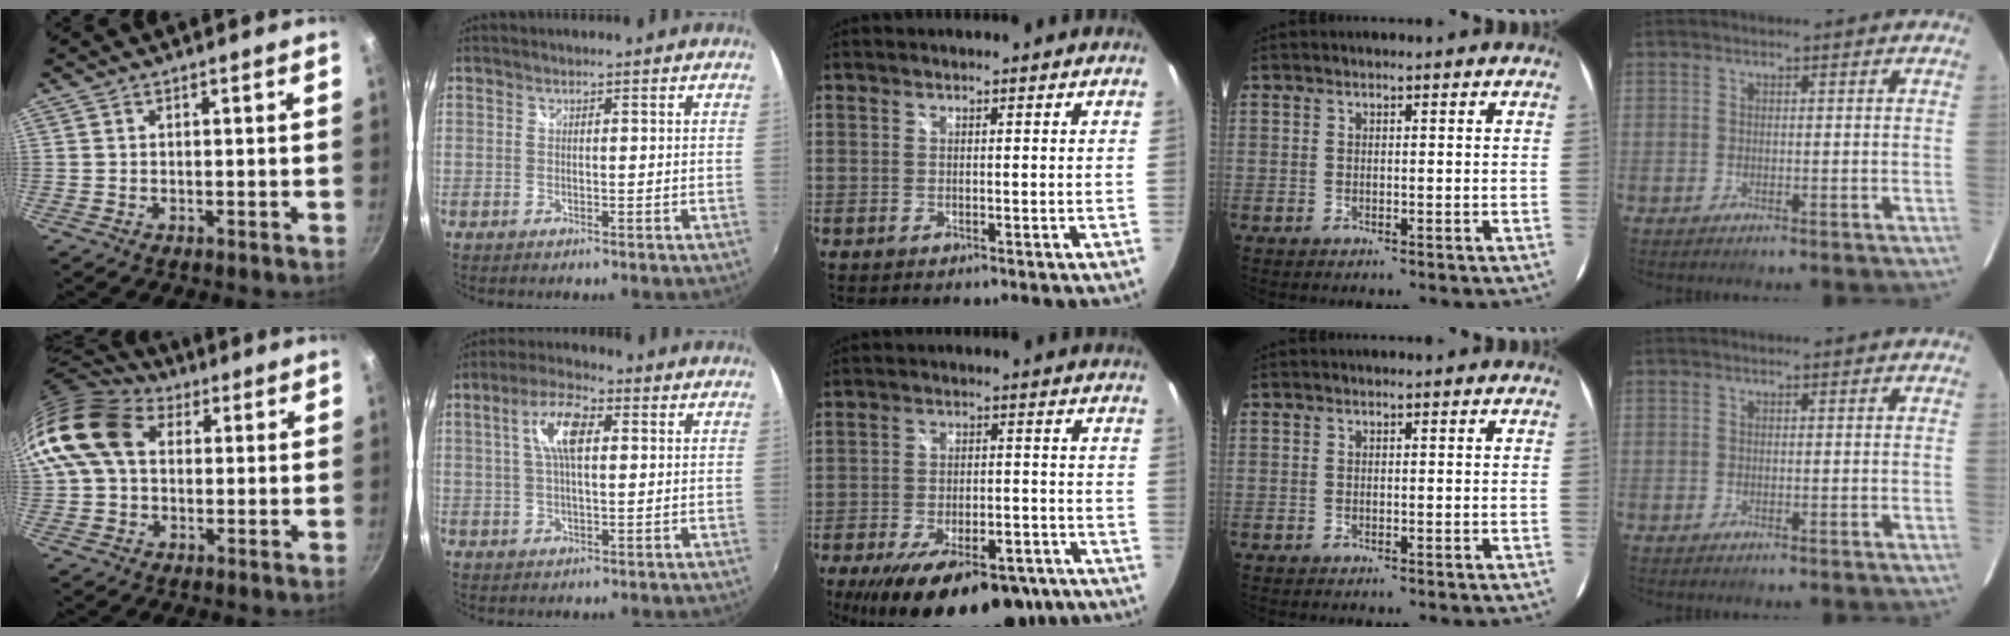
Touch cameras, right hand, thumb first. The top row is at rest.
{"thumb": {"total": 13.1, "force": [2.5, 9.7, 8.3], "torque": [-0.141, 0.023, 0.028]}, "index": {"total": 8.1, "force": [2.0, 3.1, 7.2], "torque": [-0.138, 0.016, 0.035]}, "middle": {"total": 22.9, "force": [-16.3, 8.9, 13.4], "torque": [-0.238, -0.031, -0.222]}}